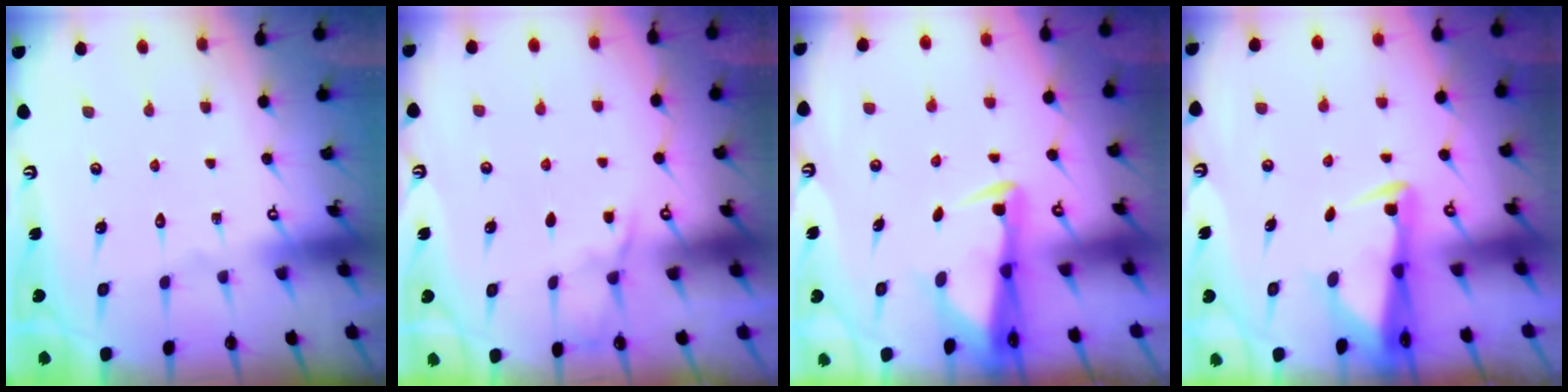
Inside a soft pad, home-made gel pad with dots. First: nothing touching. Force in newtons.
{"total": 3.3, "press": 3.3, "slide": 0.5}
{"total": 3.2, "press": 3.1, "slide": 0.5}
{"total": 3.2, "press": 3.1, "slide": 0.5}